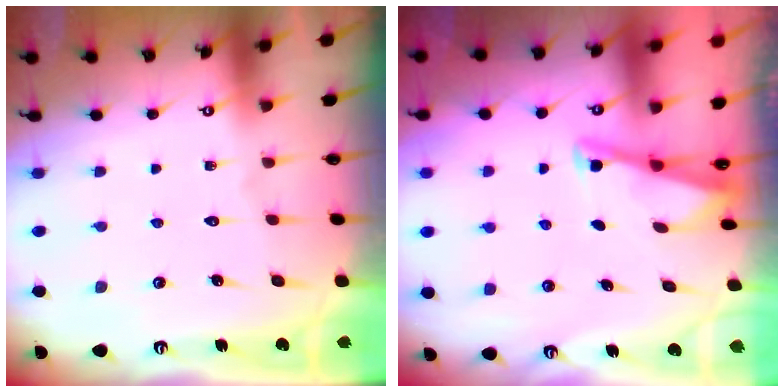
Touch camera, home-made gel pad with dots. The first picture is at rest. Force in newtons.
{"total": 2.7, "press": 2.7, "slide": 0.3}